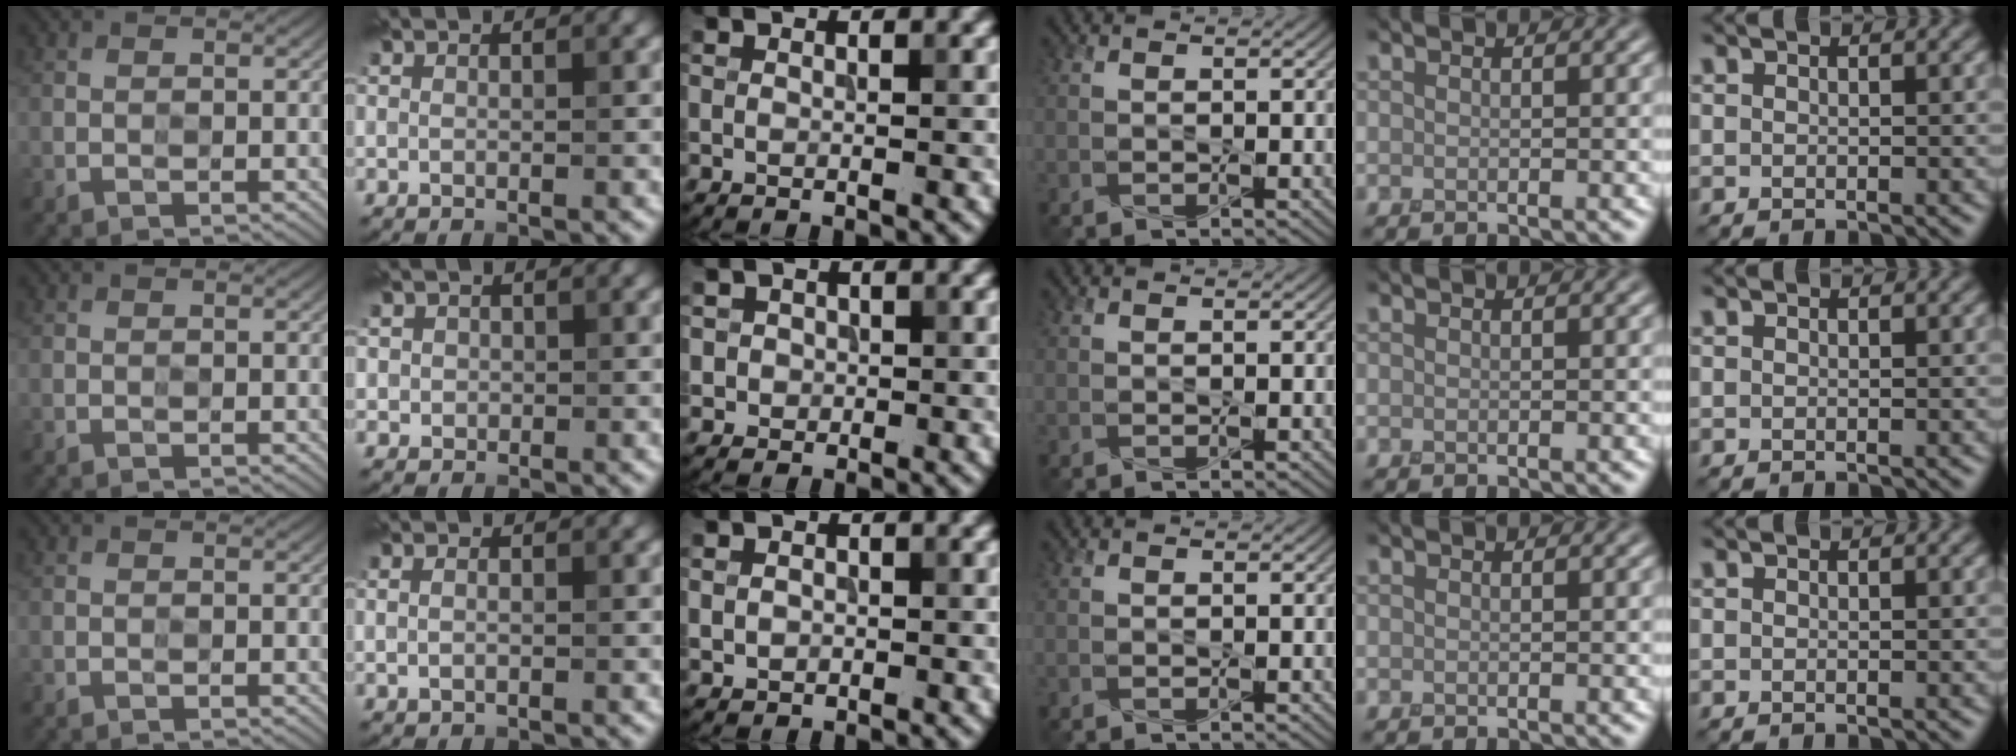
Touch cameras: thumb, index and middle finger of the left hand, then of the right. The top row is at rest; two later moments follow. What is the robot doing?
{"motion": "press", "object": "memory foam"}